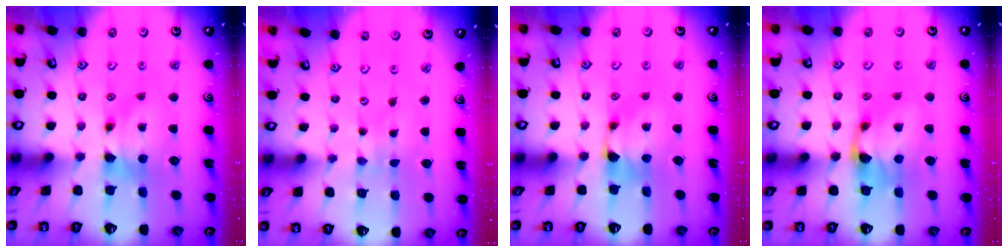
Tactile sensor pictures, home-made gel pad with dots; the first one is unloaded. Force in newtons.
{"total": 5.1, "press": 5.1, "slide": 0.2}
{"total": 1.0, "press": 0.5, "slide": 0.8}
{"total": 2.6, "press": 1.9, "slide": 1.7}